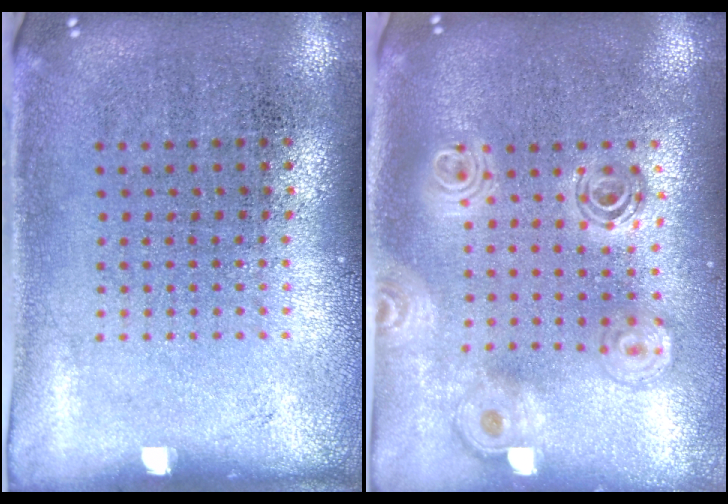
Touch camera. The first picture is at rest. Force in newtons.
{"total": 2.0, "press": 1.7, "slide": 1.1}